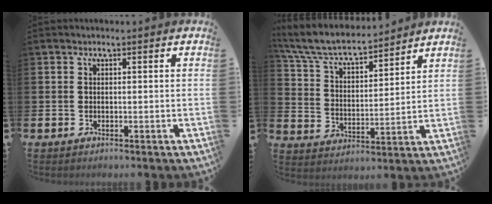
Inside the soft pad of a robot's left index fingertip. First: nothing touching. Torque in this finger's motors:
{"motor_torque": [1.04, -1.10, 0.54, 0.21]}